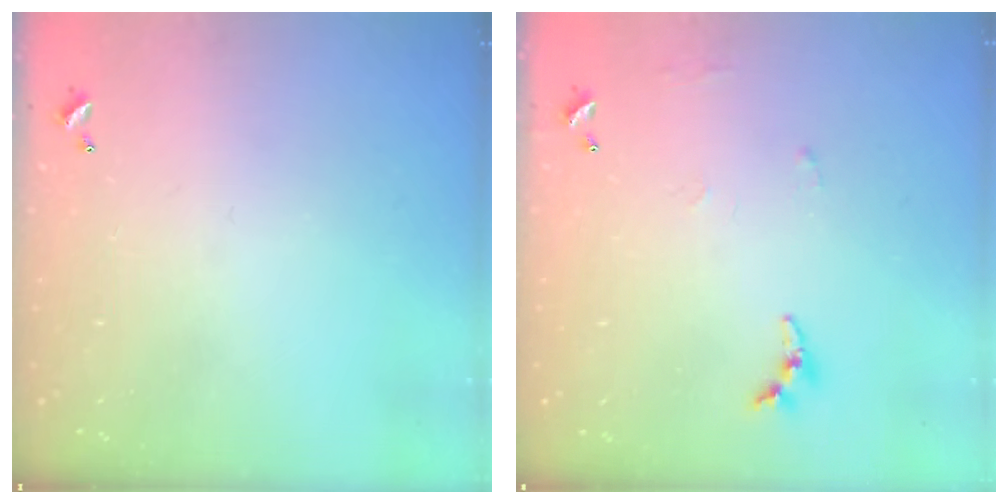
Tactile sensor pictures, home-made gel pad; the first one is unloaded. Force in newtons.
{"total": 5.2, "press": 5.2, "slide": 0.5}